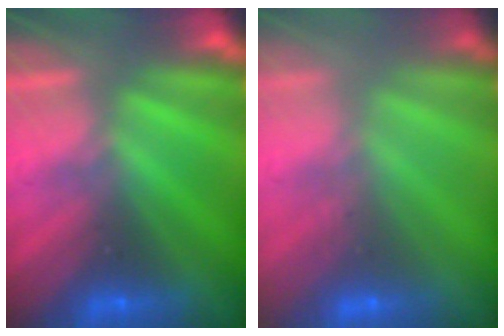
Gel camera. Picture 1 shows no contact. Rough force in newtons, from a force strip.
{"total": 2.5}